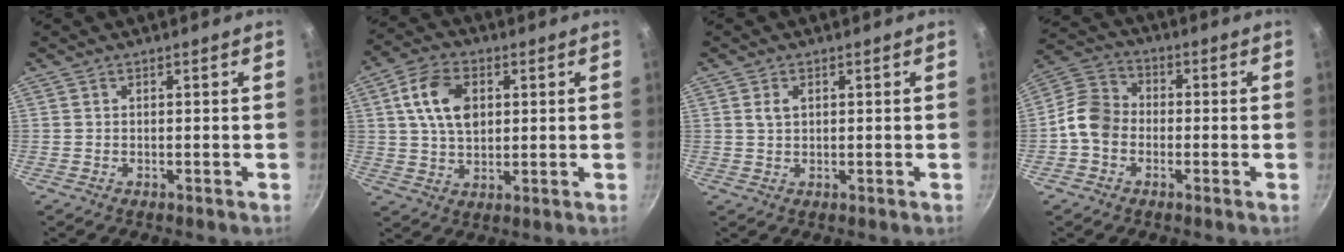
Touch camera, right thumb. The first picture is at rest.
{"total": 10.9, "force": [2.7, 7.1, 7.9], "torque": [-0.130, 0.002, 0.044]}
{"total": 2.3, "force": [0.8, 1.4, 1.6], "torque": [-0.024, 0.000, 0.016]}
{"total": 8.3, "force": [-2.0, 6.6, 4.5], "torque": [-0.064, 0.026, -0.060]}